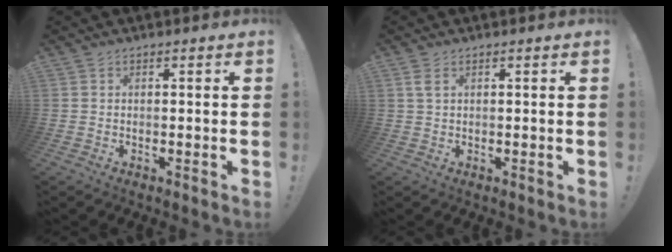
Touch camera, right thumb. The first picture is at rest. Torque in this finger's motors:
{"motor_torque": [0.06, 0.00, 0.02, 0.25, 0.00]}